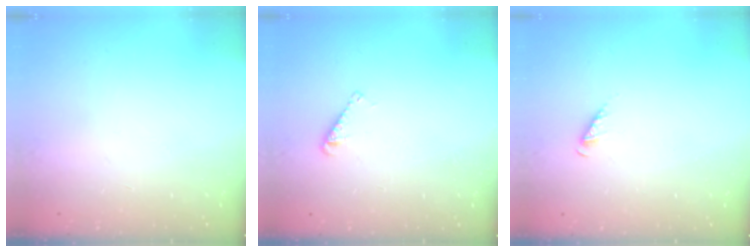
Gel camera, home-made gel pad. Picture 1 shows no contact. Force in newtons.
{"total": 3.7, "press": 3.6, "slide": 0.5}
{"total": 2.8, "press": 2.8, "slide": 0.4}